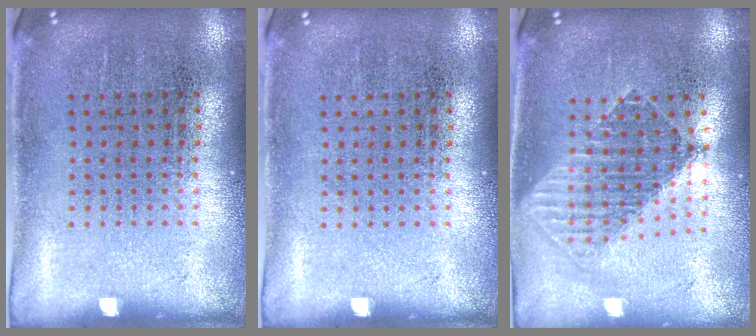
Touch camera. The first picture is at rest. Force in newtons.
{"total": 0.0}
{"total": 1.7, "press": 1.4, "slide": 0.9}